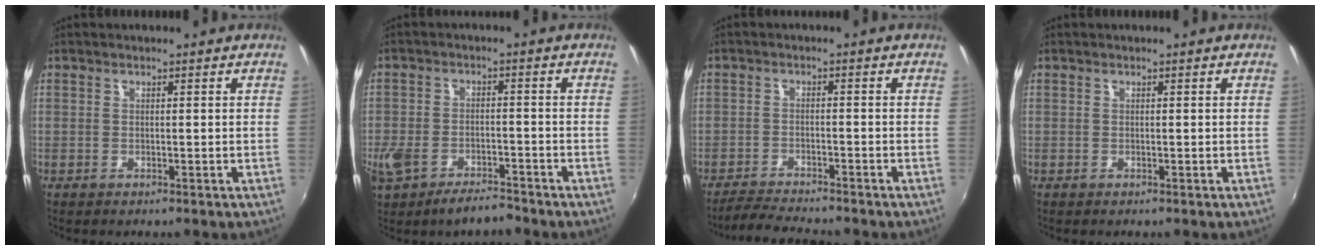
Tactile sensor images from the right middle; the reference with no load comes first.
{"total": 8.8, "force": [-6.3, 4.1, 4.6], "torque": [-0.123, -0.017, -0.113]}
{"total": 5.2, "force": [-5.1, 0.4, 1.4], "torque": [-0.049, -0.004, -0.089]}
{"total": 0.0}